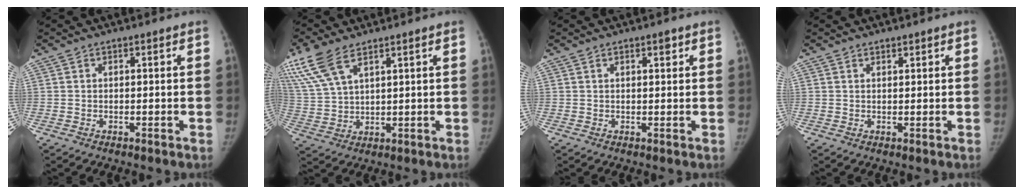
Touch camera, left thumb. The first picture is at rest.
{"total": 13.0, "force": [8.3, 5.3, 8.4], "torque": [-0.199, -0.008, 0.175]}
{"total": 1.3, "force": [0.8, 0.5, 0.8], "torque": [0.000, -0.009, 0.011]}
{"total": 0.8, "force": [0.7, 0.3, -0.1], "torque": [0.012, -0.012, 0.011]}